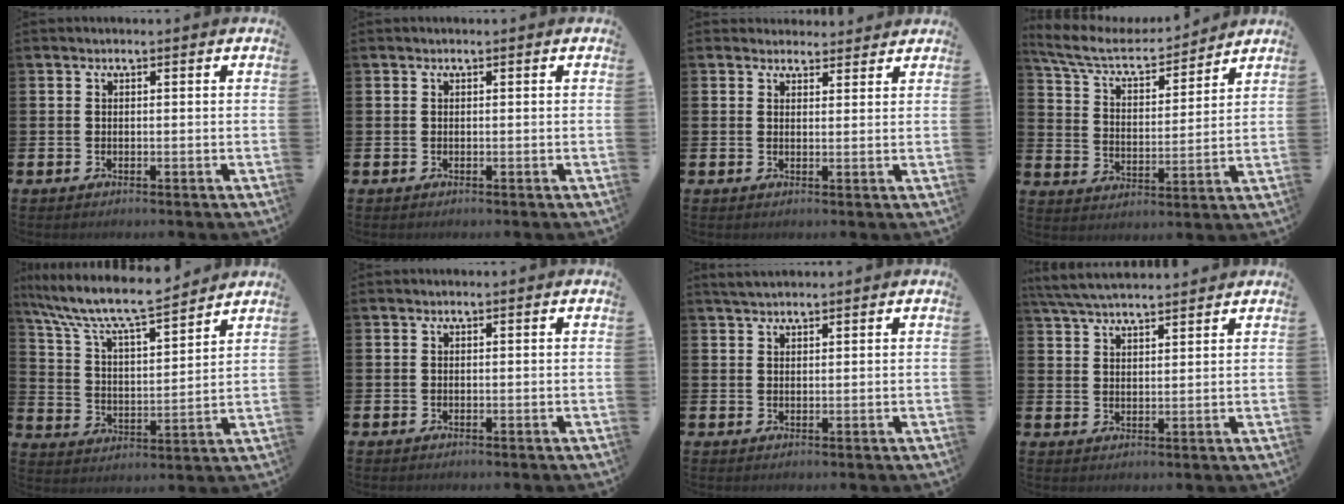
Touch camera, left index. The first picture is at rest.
{"total": 0.0}
{"total": 2.6, "force": [2.5, 0.9, -0.2], "torque": [0.007, -0.011, 0.044]}
{"total": 7.6, "force": [6.8, 2.2, 2.6], "torque": [-0.088, -0.043, 0.117]}
{"total": 9.5, "force": [8.7, 1.2, 3.7], "torque": [-0.111, -0.053, 0.151]}
{"total": 0.0}
{"total": 2.1, "force": [1.9, 0.5, 0.7], "torque": [-0.016, 0.002, 0.036]}
{"total": 5.1, "force": [4.9, 0.6, 1.4], "torque": [-0.047, -0.018, 0.091]}